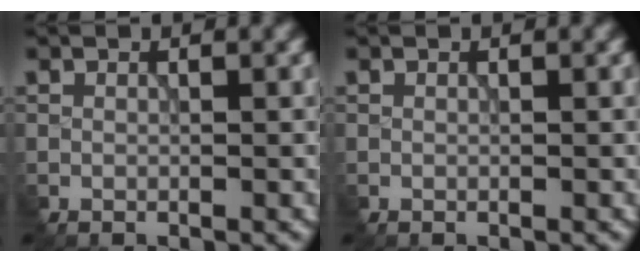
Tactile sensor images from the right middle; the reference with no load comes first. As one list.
[{"total": 0.0}]